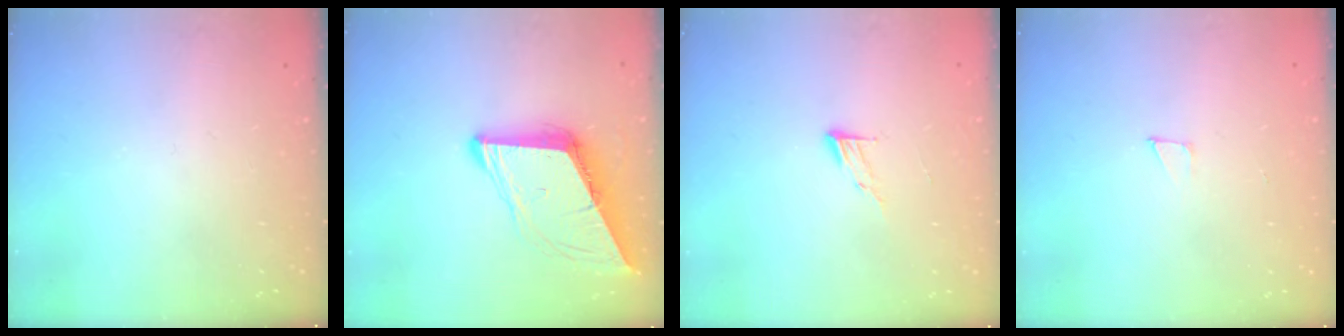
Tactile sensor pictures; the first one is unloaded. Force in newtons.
{"total": 9.1, "press": 9.1, "slide": 0.4}
{"total": 5.0, "press": 4.9, "slide": 0.5}
{"total": 3.2, "press": 3.2, "slide": 0.3}